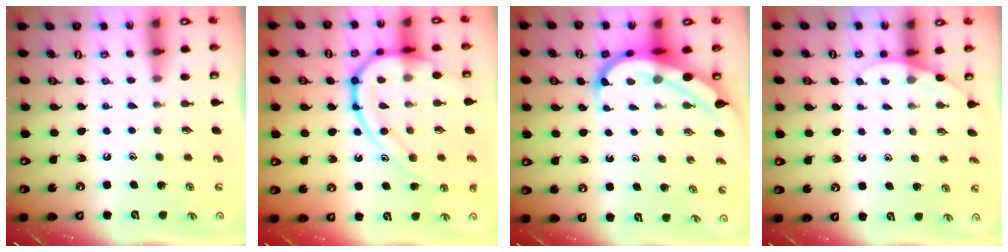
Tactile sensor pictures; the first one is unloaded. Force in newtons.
{"total": 18.1, "press": 18.1, "slide": 1.1}
{"total": 8.2, "press": 8.1, "slide": 1.0}
{"total": 3.2, "press": 3.2, "slide": 0.3}